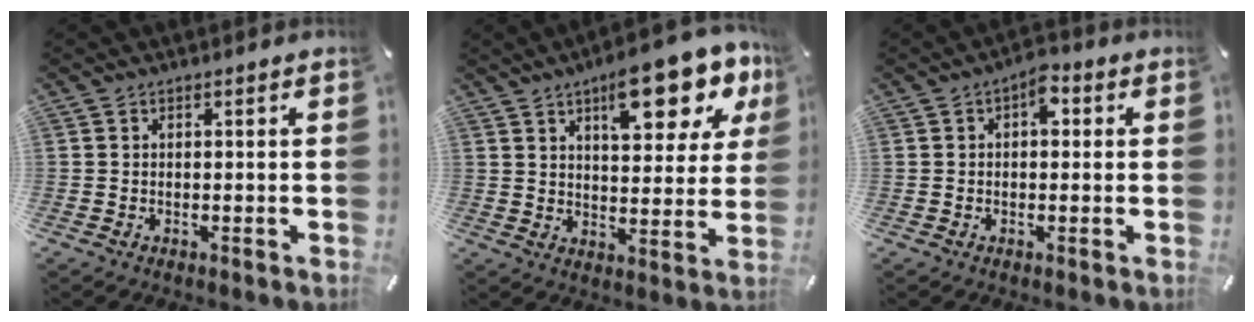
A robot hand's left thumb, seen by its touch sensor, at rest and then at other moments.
{"total": 16.5, "force": [9.7, 6.8, 11.6], "torque": [-0.145, -0.054, 0.155]}
{"total": 4.2, "force": [0.7, 2.5, 3.4], "torque": [-0.045, 0.005, 0.005]}